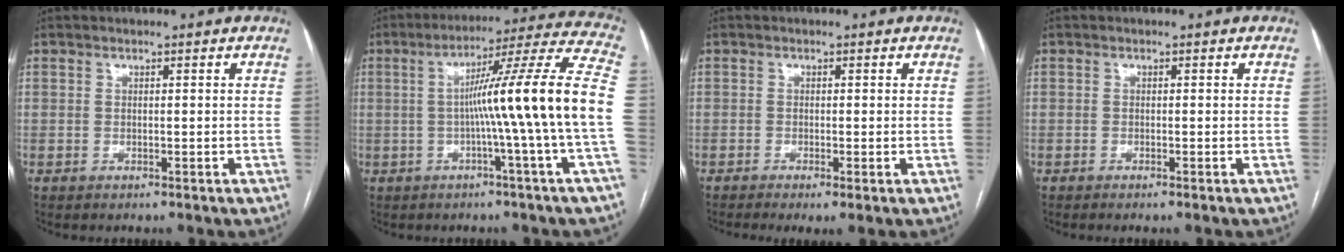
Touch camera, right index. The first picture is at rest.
{"total": 16.5, "force": [-1.9, -2.9, 16.1], "torque": [-0.230, 0.010, -0.038]}
{"total": 2.4, "force": [-1.1, 0.3, 2.1], "torque": [-0.035, -0.007, -0.017]}
{"total": 0.6, "force": [-0.4, -0.1, 0.4], "torque": [-0.009, 0.001, -0.008]}